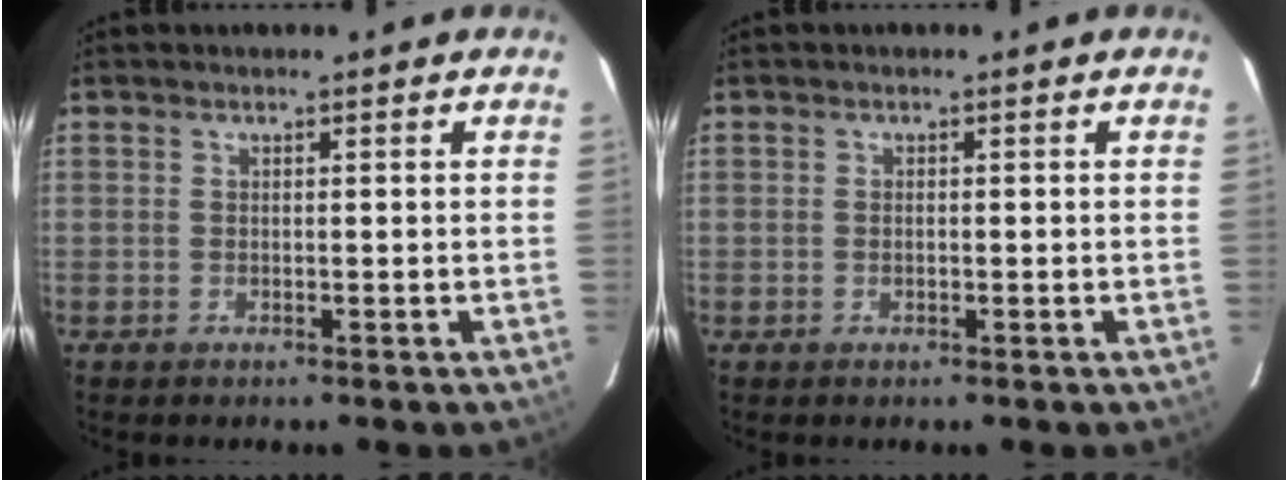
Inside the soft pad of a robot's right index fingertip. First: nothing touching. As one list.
[{"total": 0.6, "force": [-0.1, 0.5, 0.4], "torque": [-0.007, 0.001, -0.001]}]